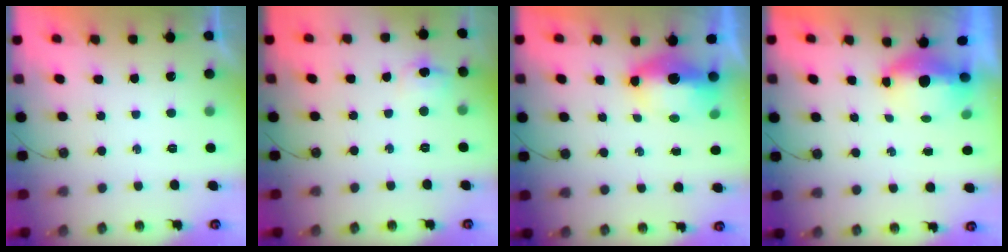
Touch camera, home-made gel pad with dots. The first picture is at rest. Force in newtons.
{"total": 6.6, "press": 6.6, "slide": 0.7}
{"total": 7.4, "press": 7.3, "slide": 1.2}
{"total": 5.1, "press": 4.9, "slide": 1.4}